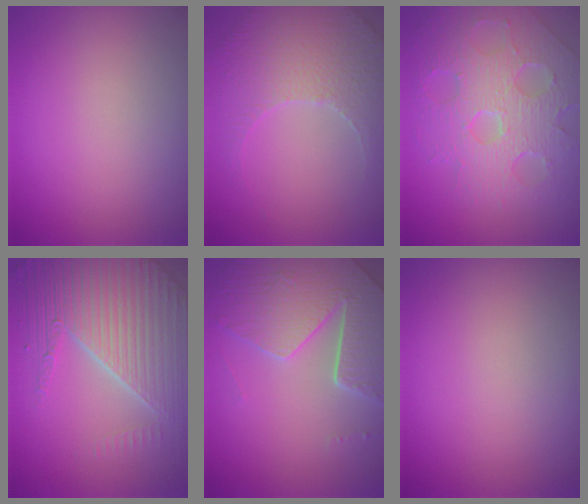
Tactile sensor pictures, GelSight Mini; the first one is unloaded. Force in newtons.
{"total": 3.9, "press": 3.6, "slide": 1.4}
{"total": 8.0, "press": 5.6, "slide": 5.7}
{"total": 8.6, "press": 5.7, "slide": 6.5}
{"total": 6.7, "press": 5.3, "slide": 4.0}
{"total": 0.0}